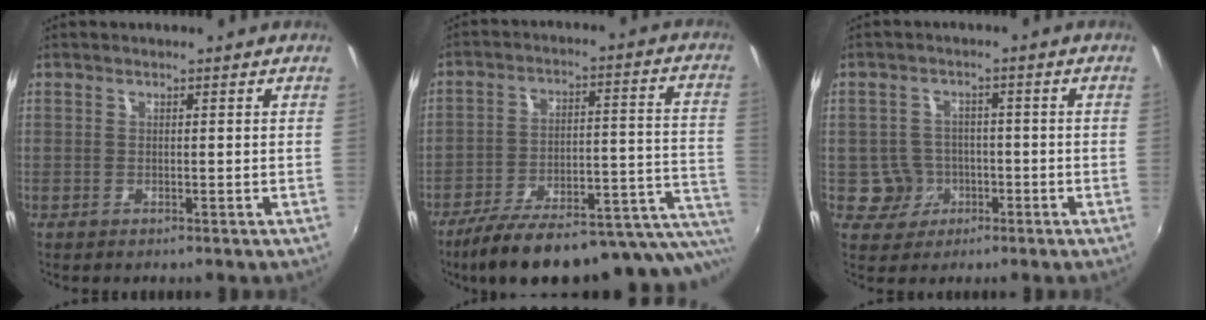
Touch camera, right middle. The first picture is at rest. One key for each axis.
{"total": 25.3, "fx": -18.0, "fy": 7.0, "fz": 16.3, "tx": -0.220, "ty": -0.030, "tz": -0.241}
{"total": 4.7, "fx": -1.5, "fy": 4.5, "fz": 0.6, "tx": -0.022, "ty": 0.013, "tz": -0.014}